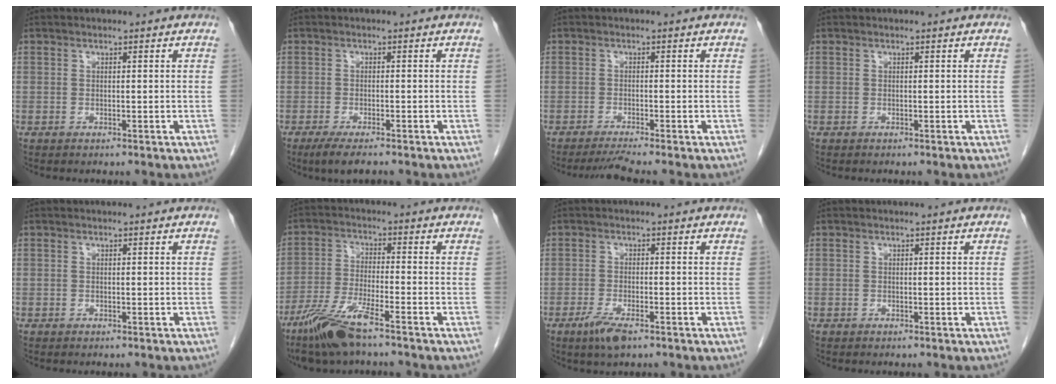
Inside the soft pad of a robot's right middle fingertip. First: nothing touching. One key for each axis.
{"total": 3.7, "fx": -2.7, "fy": 0.5, "fz": 2.4, "tx": -0.049, "ty": -0.011, "tz": -0.045}
{"total": 2.7, "fx": -2.3, "fy": -1.1, "fz": 0.9, "tx": -0.027, "ty": -0.015, "tz": -0.044}
{"total": 0.0}
{"total": 0.0}
{"total": 9.2, "fx": -6.4, "fy": 0.8, "fz": 6.5, "tx": -0.140, "ty": -0.022, "tz": -0.127}
{"total": 4.2, "fx": -2.7, "fy": 0.9, "fz": 3.0, "tx": -0.065, "ty": -0.006, "tz": -0.047}
{"total": 0.0}